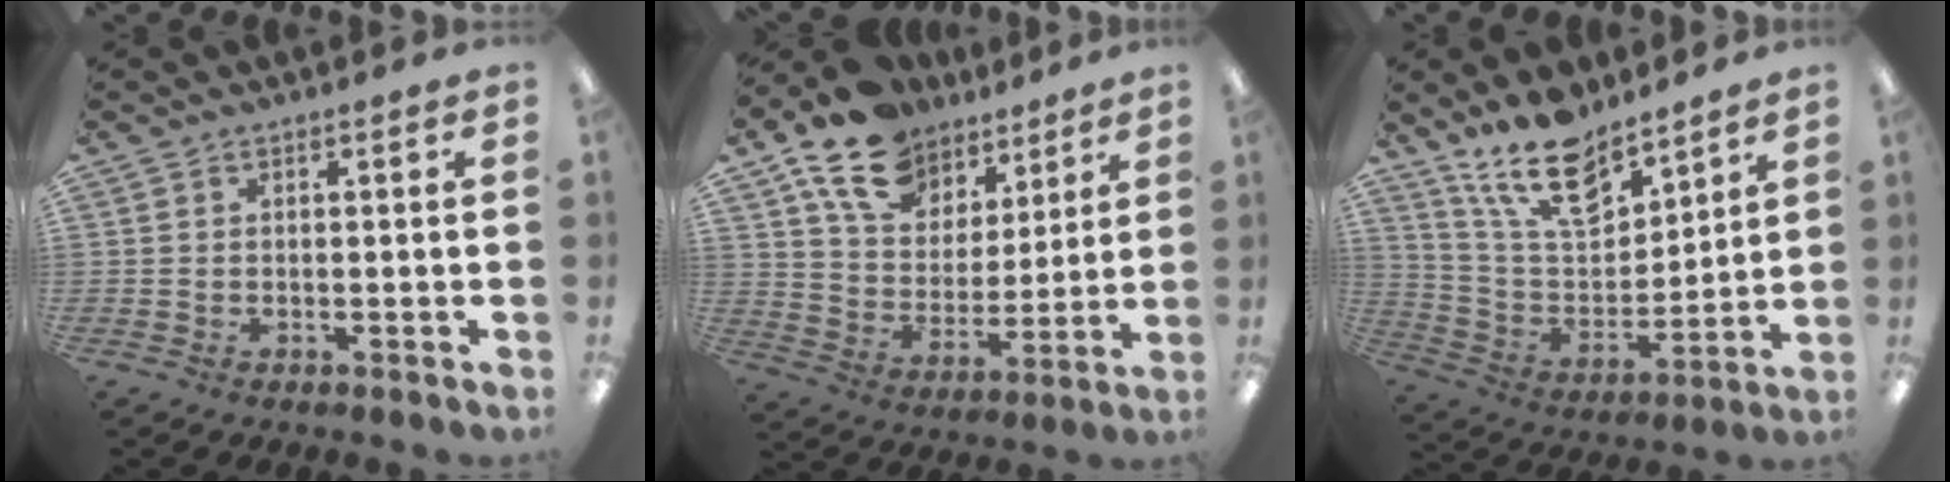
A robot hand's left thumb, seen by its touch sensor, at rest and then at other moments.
{"total": 17.3, "force": [11.8, 10.6, 7.0], "torque": [-0.137, -0.058, 0.219]}
{"total": 16.5, "force": [12.8, 7.0, 7.8], "torque": [-0.155, -0.073, 0.233]}